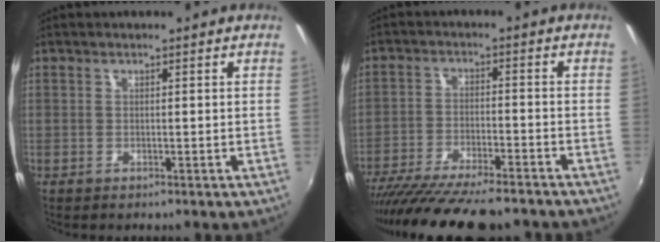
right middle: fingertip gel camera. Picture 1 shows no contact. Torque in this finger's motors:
{"motor_torque": [1.11, -1.03, 0.39, 0.21]}